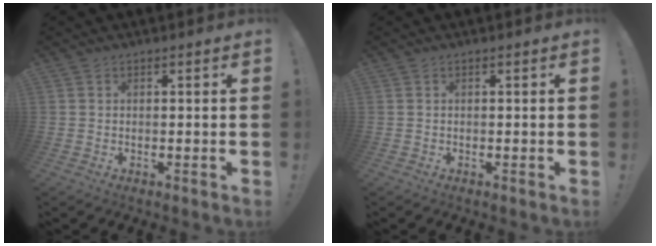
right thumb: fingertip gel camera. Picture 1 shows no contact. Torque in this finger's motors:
{"motor_torque": [-0.14, 0.14, -0.11, 0.11, 0.00]}